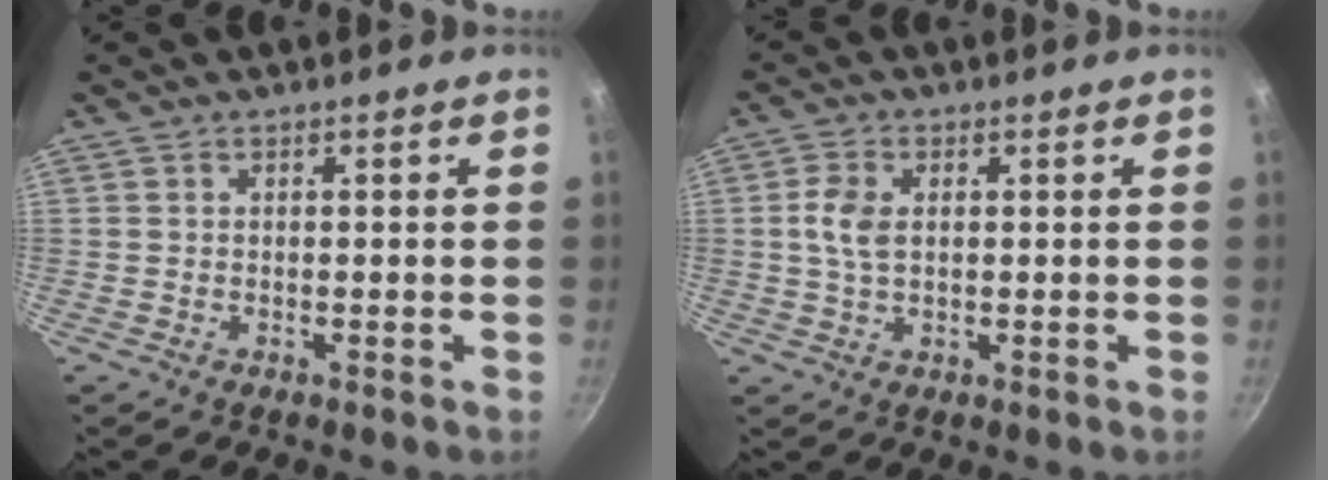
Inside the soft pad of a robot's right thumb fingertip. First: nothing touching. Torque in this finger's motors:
{"motor_torque": [0.04, -0.02, 0.41, 0.07, 0.05]}